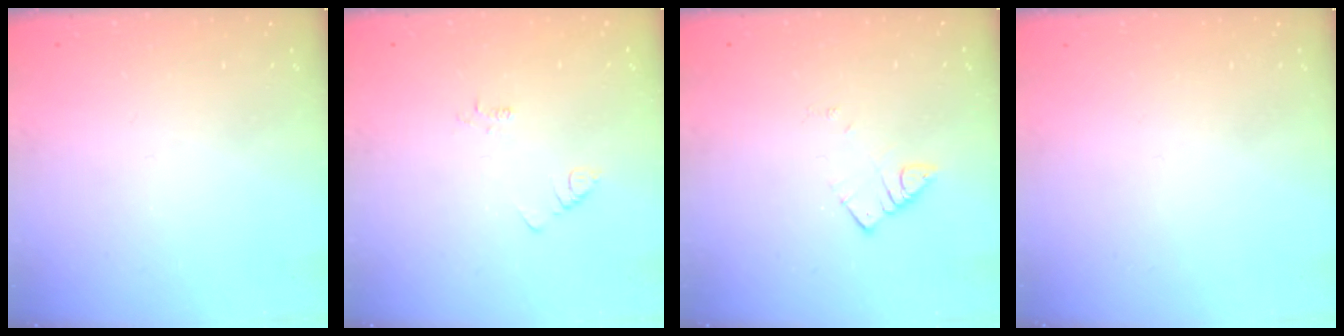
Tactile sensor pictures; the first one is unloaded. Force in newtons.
{"total": 2.1, "press": 2.1, "slide": 0.4}
{"total": 2.6, "press": 2.6, "slide": 0.1}
{"total": 1.5, "press": 1.5, "slide": 0.1}